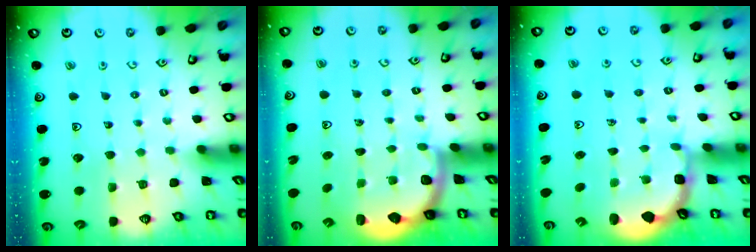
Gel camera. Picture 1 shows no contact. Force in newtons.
{"total": 2.4, "press": 1.7, "slide": 1.6}
{"total": 2.5, "press": 2.1, "slide": 1.3}